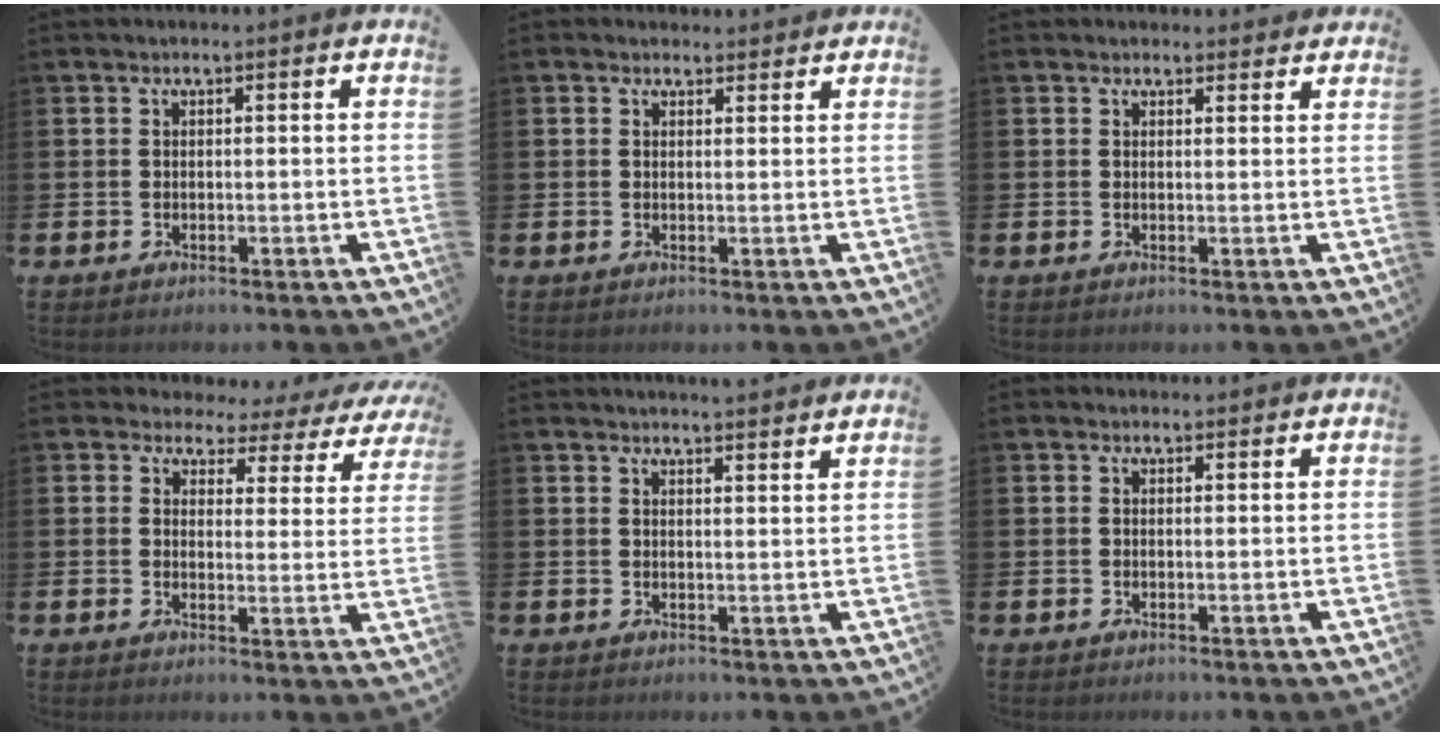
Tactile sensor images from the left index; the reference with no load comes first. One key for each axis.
{"total": 1.2, "fx": 1.1, "fy": 0.5, "fz": 0.0, "tx": 0.006, "ty": 0.000, "tz": 0.019}
{"total": 1.4, "fx": 1.3, "fy": 0.6, "fz": 0.0, "tx": 0.013, "ty": -0.004, "tz": 0.021}
{"total": 2.4, "fx": 1.7, "fy": 1.7, "fz": 0.3, "tx": -0.021, "ty": -0.024, "tz": 0.019}
{"total": 2.8, "fx": 2.8, "fy": -0.4, "fz": -0.2, "tx": -0.003, "ty": -0.019, "tz": 0.052}
{"total": 0.7, "fx": 0.6, "fy": 0.3, "fz": 0.1, "tx": 0.005, "ty": 0.001, "tz": 0.010}